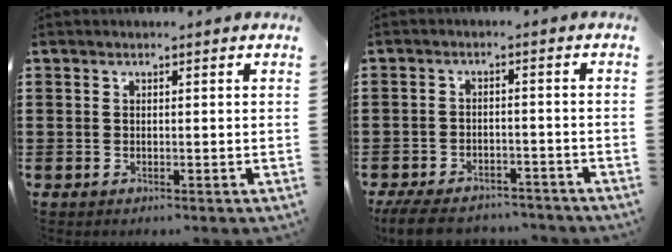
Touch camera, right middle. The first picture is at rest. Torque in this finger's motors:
{"motor_torque": [0.71, 0.00, 0.16, 0.03]}